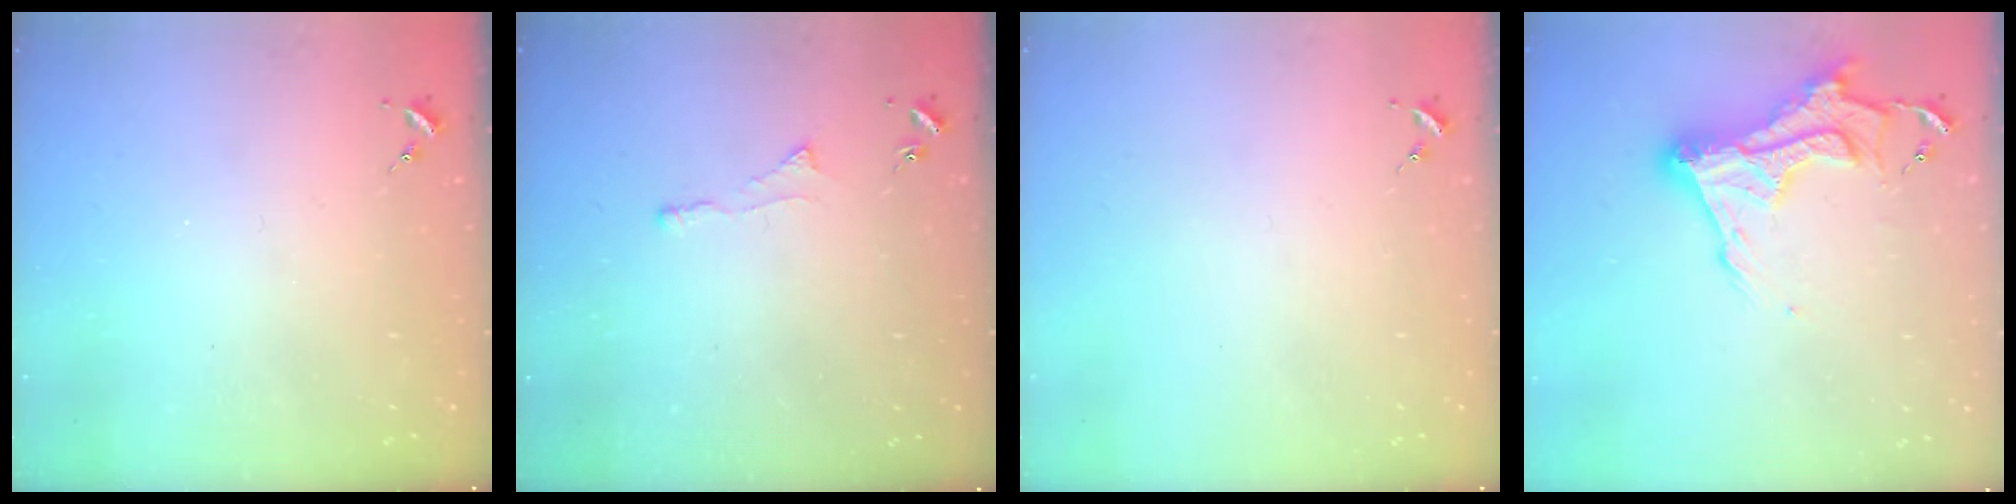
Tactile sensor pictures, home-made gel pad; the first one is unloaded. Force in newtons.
{"total": 3.1, "press": 3.1, "slide": 0.6}
{"total": 0.0}
{"total": 15.9, "press": 15.8, "slide": 1.3}